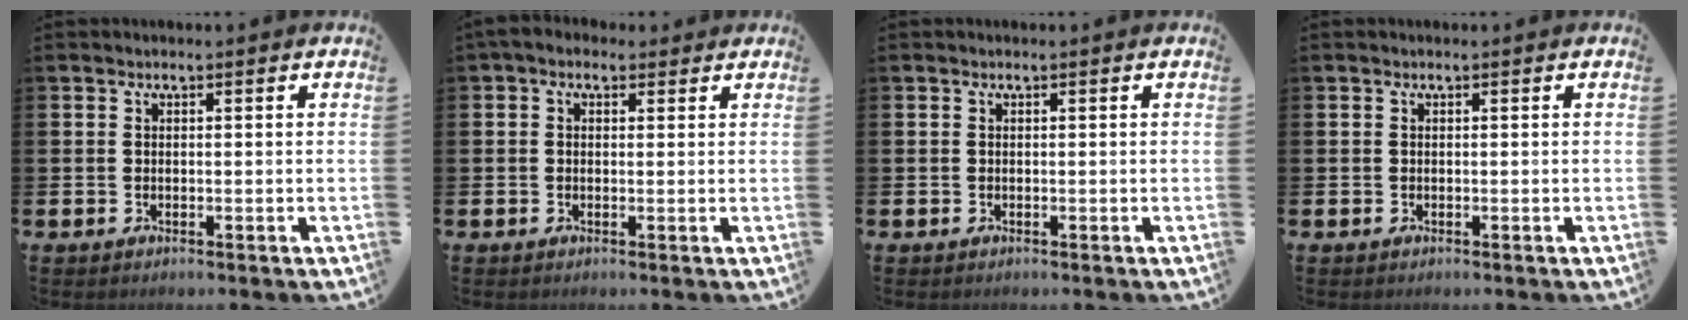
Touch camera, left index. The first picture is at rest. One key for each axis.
{"total": 1.8, "fx": 1.1, "fy": 1.3, "fz": 0.7, "tx": -0.012, "ty": 0.005, "tz": 0.017}
{"total": 0.0}
{"total": 0.0}